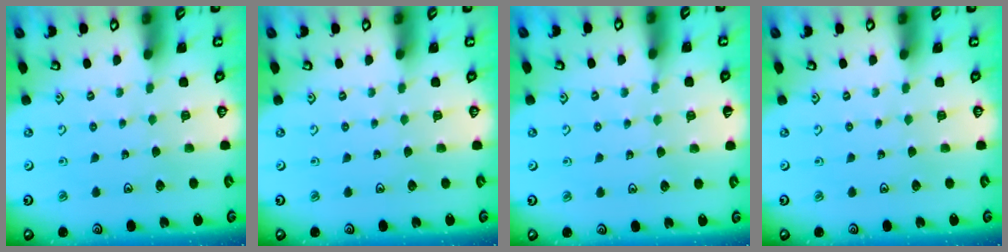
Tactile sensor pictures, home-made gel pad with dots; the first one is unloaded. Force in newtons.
{"total": 0.0}
{"total": 3.4, "press": 3.3, "slide": 0.6}
{"total": 0.0}